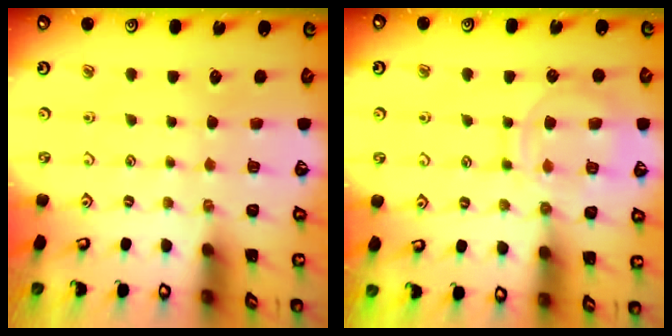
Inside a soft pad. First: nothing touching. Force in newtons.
{"total": 12.8, "press": 12.7, "slide": 1.3}